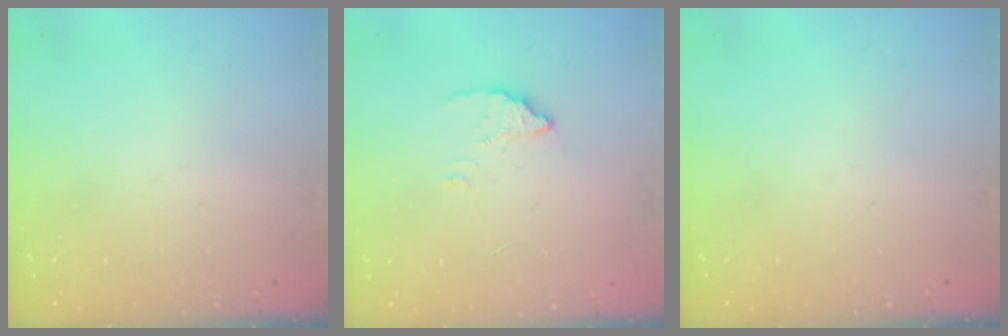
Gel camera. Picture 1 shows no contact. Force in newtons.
{"total": 2.3, "press": 2.3, "slide": 0.2}
{"total": 0.0}